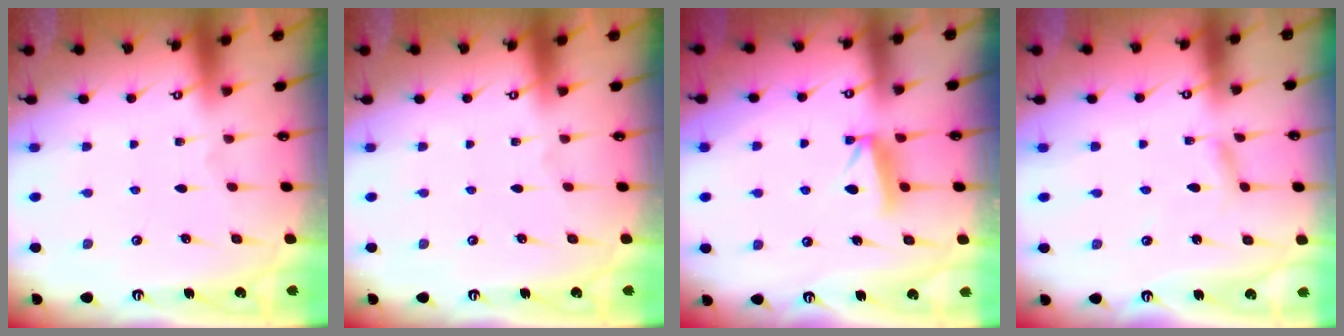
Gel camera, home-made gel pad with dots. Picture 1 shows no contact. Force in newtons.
{"total": 0.0}
{"total": 8.0, "press": 8.0, "slide": 0.7}
{"total": 1.9, "press": 1.9, "slide": 0.2}